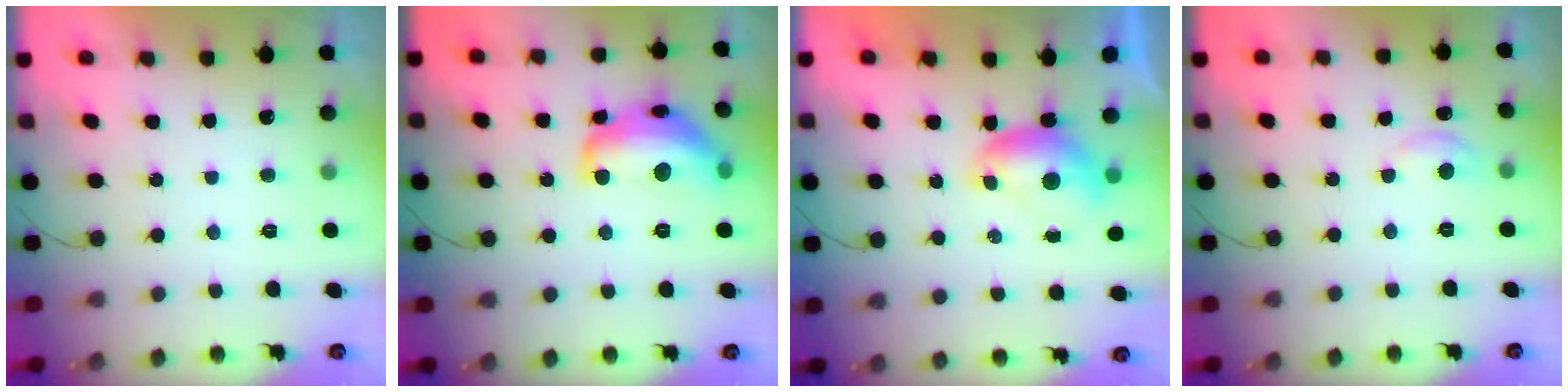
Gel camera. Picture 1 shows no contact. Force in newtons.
{"total": 16.7, "press": 16.7, "slide": 0.9}
{"total": 6.1, "press": 6.1, "slide": 0.6}
{"total": 4.7, "press": 4.6, "slide": 0.6}